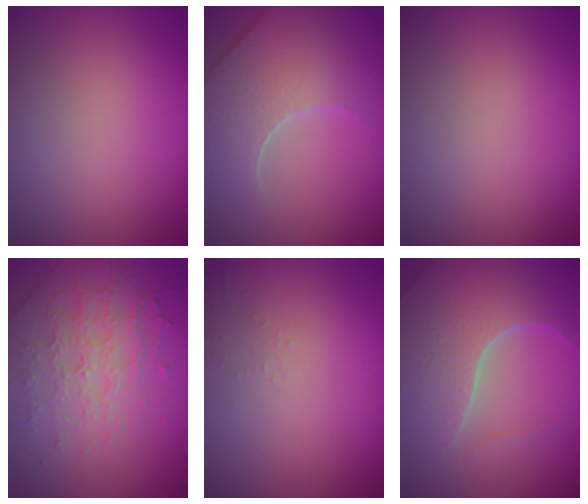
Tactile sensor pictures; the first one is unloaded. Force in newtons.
{"total": 8.6, "press": 6.3, "slide": 5.9}
{"total": 0.0}
{"total": 3.9, "press": 3.7, "slide": 1.0}
{"total": 0.8, "press": 0.7, "slide": 0.1}
{"total": 6.9, "press": 6.7, "slide": 1.5}